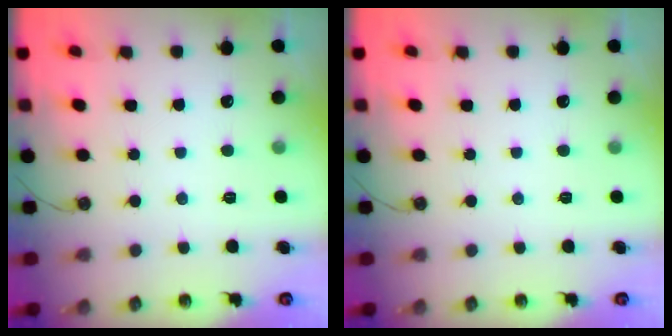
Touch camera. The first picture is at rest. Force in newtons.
{"total": 0.0}